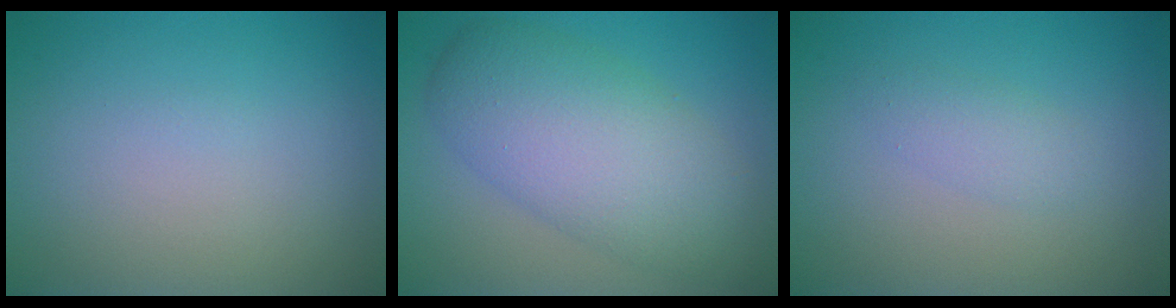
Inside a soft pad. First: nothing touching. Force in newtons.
{"total": 7.9, "press": 7.9, "slide": 0.1}
{"total": 1.5, "press": 1.5, "slide": 0.1}